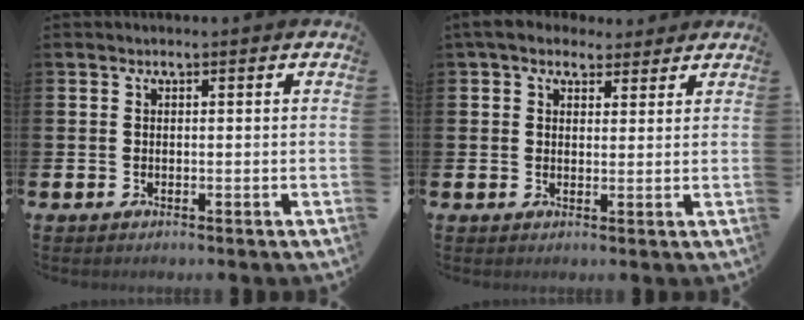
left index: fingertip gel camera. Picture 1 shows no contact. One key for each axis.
{"total": 5.1, "fx": 4.3, "fy": 2.6, "fz": 1.1, "tx": -0.025, "ty": -0.012, "tz": 0.077}